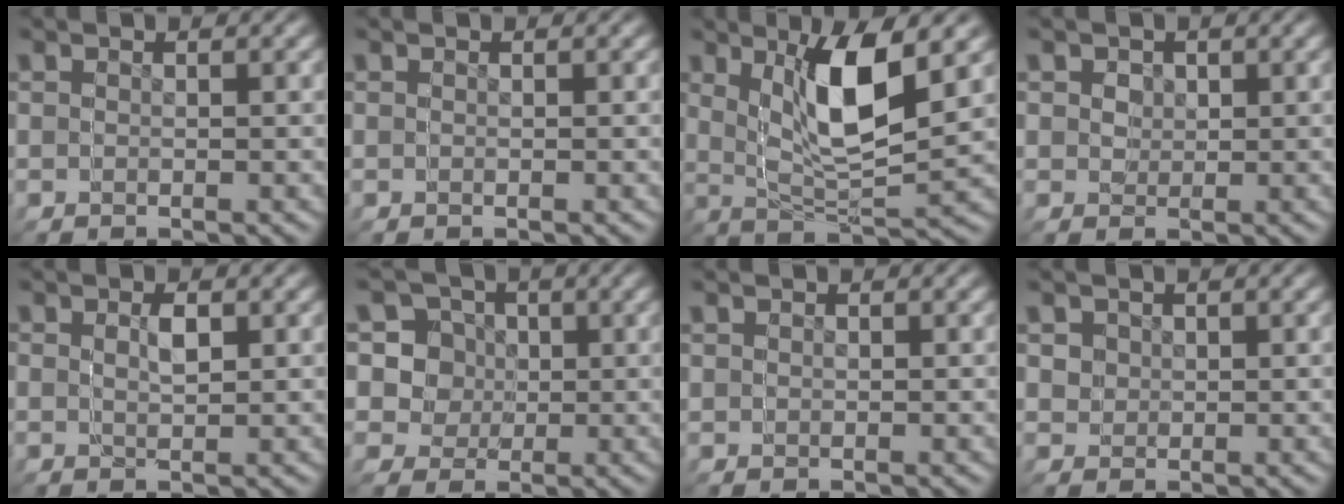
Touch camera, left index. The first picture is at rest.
{"total": 0.0}
{"total": 5.3, "force": [4.1, -0.1, 3.5], "torque": [-0.083, 0.041, 0.053]}
{"total": 4.4, "force": [1.0, 4.1, 1.1], "torque": [-0.011, -0.012, 0.024]}
{"total": 0.0}
{"total": 10.4, "force": [1.3, 9.5, 3.9], "torque": [-0.067, -0.031, 0.027]}
{"total": 1.2, "force": [0.3, 1.1, 0.0], "torque": [0.000, -0.006, 0.010]}
{"total": 3.3, "force": [1.1, 3.1, 0.0], "torque": [-0.006, -0.013, 0.027]}